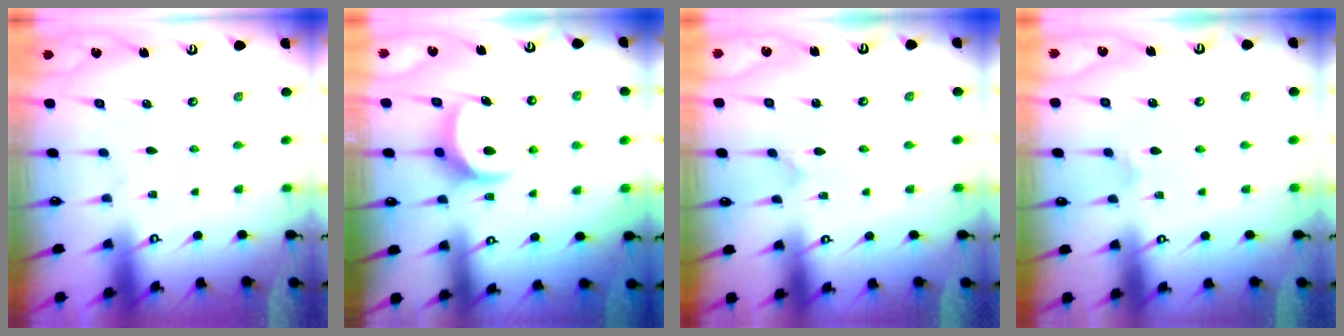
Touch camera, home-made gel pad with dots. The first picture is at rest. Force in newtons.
{"total": 8.1, "press": 8.0, "slide": 0.9}
{"total": 0.6, "press": 0.6, "slide": 0.0}
{"total": 2.5, "press": 2.5, "slide": 0.2}